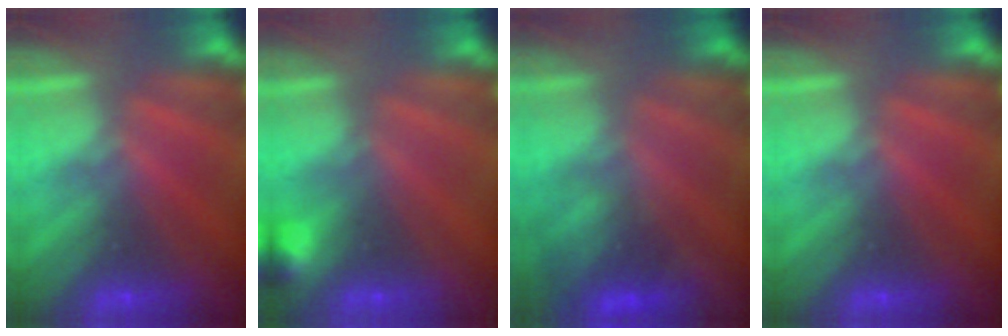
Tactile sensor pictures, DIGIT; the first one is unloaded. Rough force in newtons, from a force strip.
{"total": 2.9}
{"total": 4.6}
{"total": 0.0}